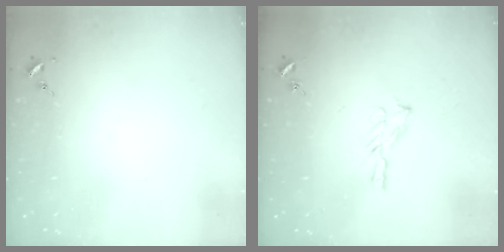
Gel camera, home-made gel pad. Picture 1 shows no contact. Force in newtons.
{"total": 5.1, "press": 5.1, "slide": 0.5}